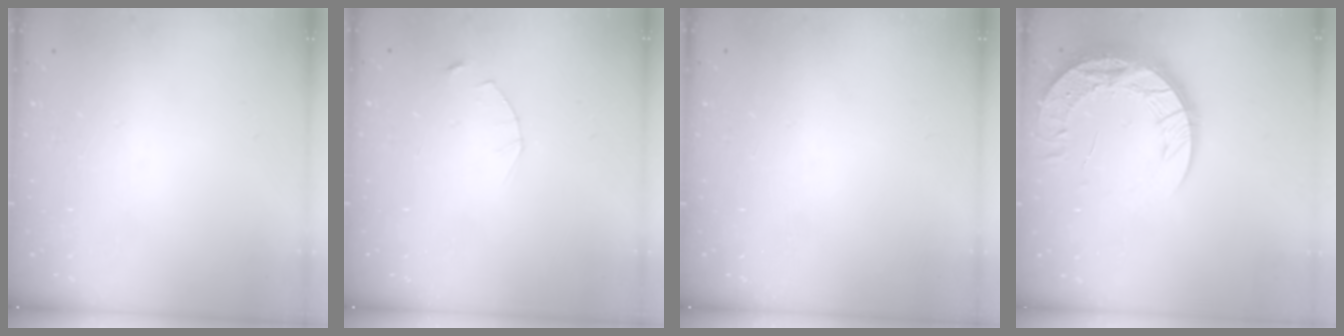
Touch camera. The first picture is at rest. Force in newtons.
{"total": 2.5, "press": 2.4, "slide": 0.3}
{"total": 0.0}
{"total": 15.4, "press": 15.4, "slide": 1.1}